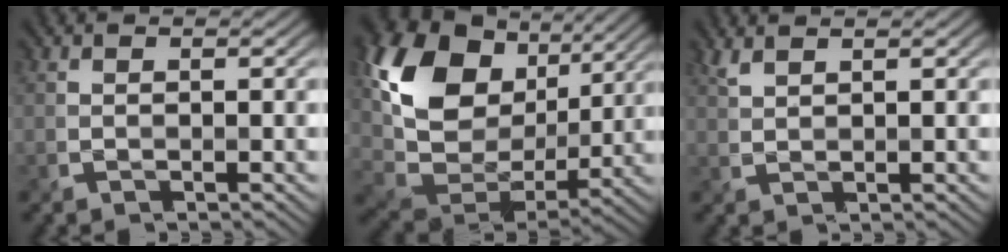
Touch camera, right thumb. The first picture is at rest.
{"total": 16.9, "force": [5.9, 11.4, 11.0], "torque": [-0.250, 0.004, 0.121]}
{"total": 1.7, "force": [1.5, 0.3, 0.8], "torque": [-0.023, 0.005, 0.036]}